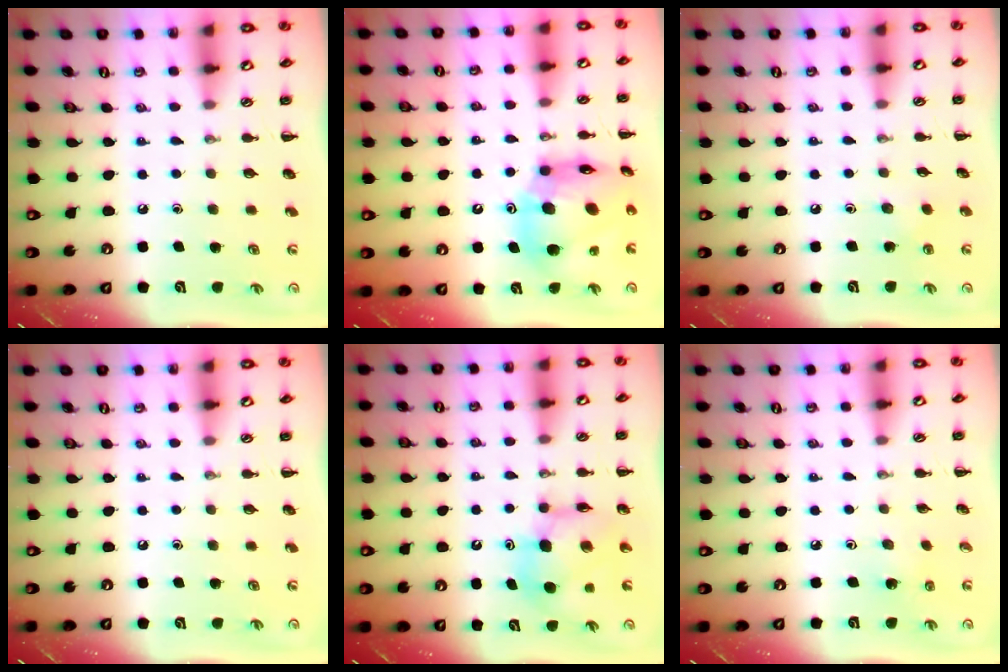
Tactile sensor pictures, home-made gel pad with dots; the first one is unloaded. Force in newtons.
{"total": 17.1, "press": 16.3, "slide": 5.0}
{"total": 3.8, "press": 3.6, "slide": 1.1}
{"total": 0.0}
{"total": 7.4, "press": 7.4, "slide": 0.6}
{"total": 1.9, "press": 1.8, "slide": 0.7}